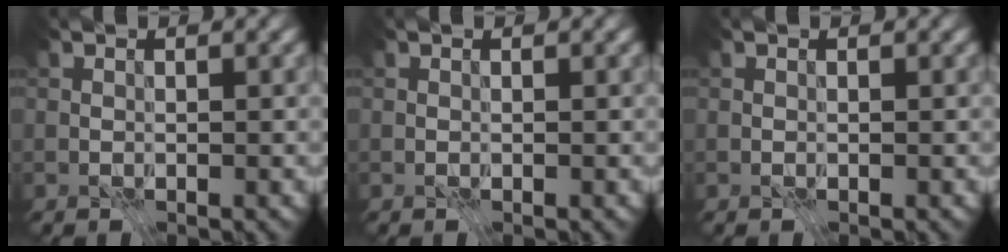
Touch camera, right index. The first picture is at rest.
{"total": 0.0}
{"total": 0.0}